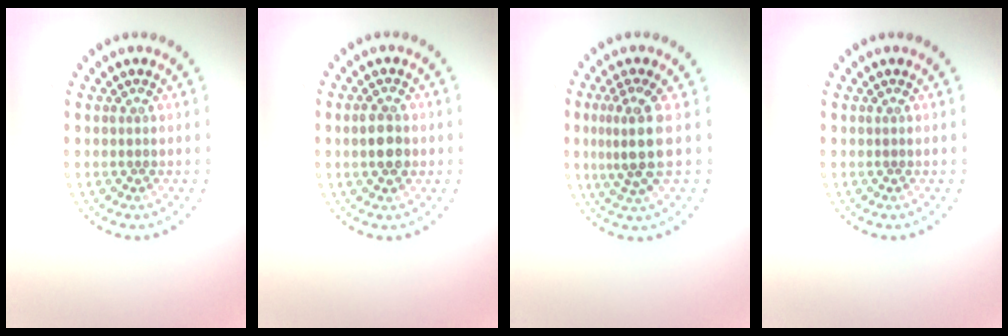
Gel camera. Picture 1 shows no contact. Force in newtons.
{"total": 2.8, "press": 2.7, "slide": 0.2}
{"total": 3.7, "press": 3.1, "slide": 2.1}
{"total": 0.0}